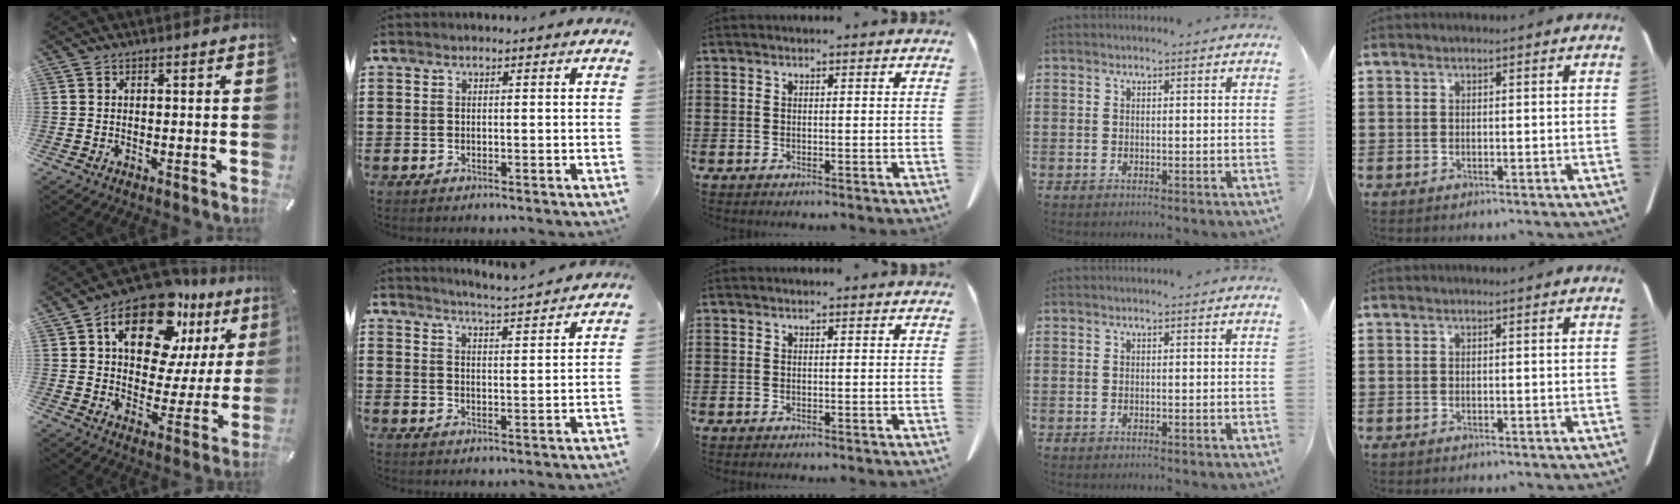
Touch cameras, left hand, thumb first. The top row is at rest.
{"thumb": {"total": 17.9, "force": [10.5, 9.9, 10.5], "torque": [-0.165, -0.058, 0.181]}, "index": {"total": 4.2, "force": [4.0, -0.9, 0.6], "torque": [-0.028, -0.029, 0.068]}}